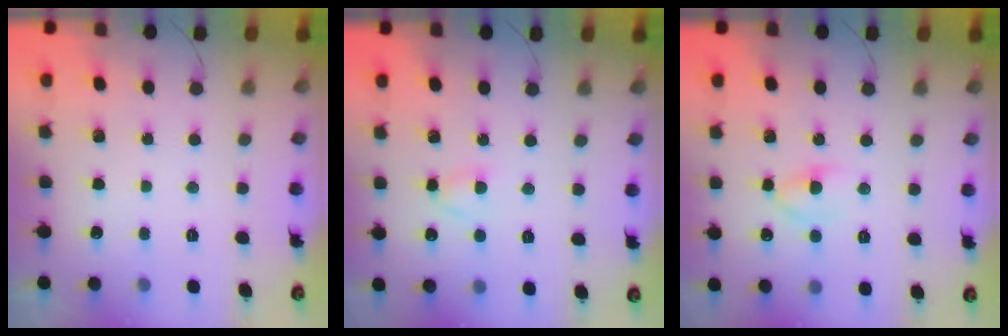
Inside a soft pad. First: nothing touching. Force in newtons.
{"total": 2.7, "press": 2.5, "slide": 1.0}
{"total": 4.6, "press": 4.4, "slide": 1.5}